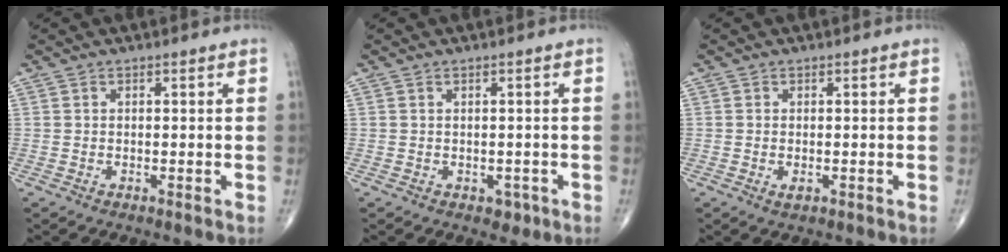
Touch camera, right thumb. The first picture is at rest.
{"total": 1.6, "force": [-0.5, 1.2, 1.0], "torque": [-0.005, 0.000, -0.002]}
{"total": 1.2, "force": [-0.3, 0.5, 1.0], "torque": [-0.018, -0.004, -0.004]}